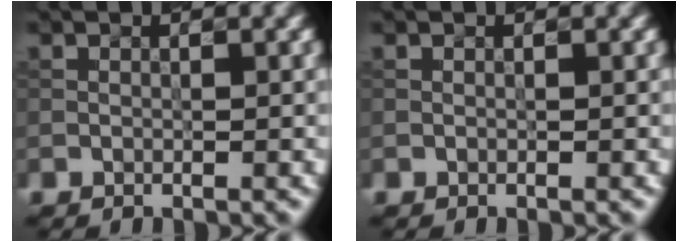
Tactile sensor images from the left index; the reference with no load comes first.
{"total": 0.0}